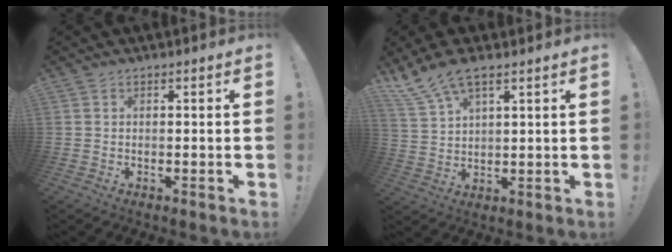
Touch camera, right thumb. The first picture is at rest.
{"total": 8.3, "force": [6.0, 2.5, 5.1], "torque": [-0.105, -0.026, 0.117]}